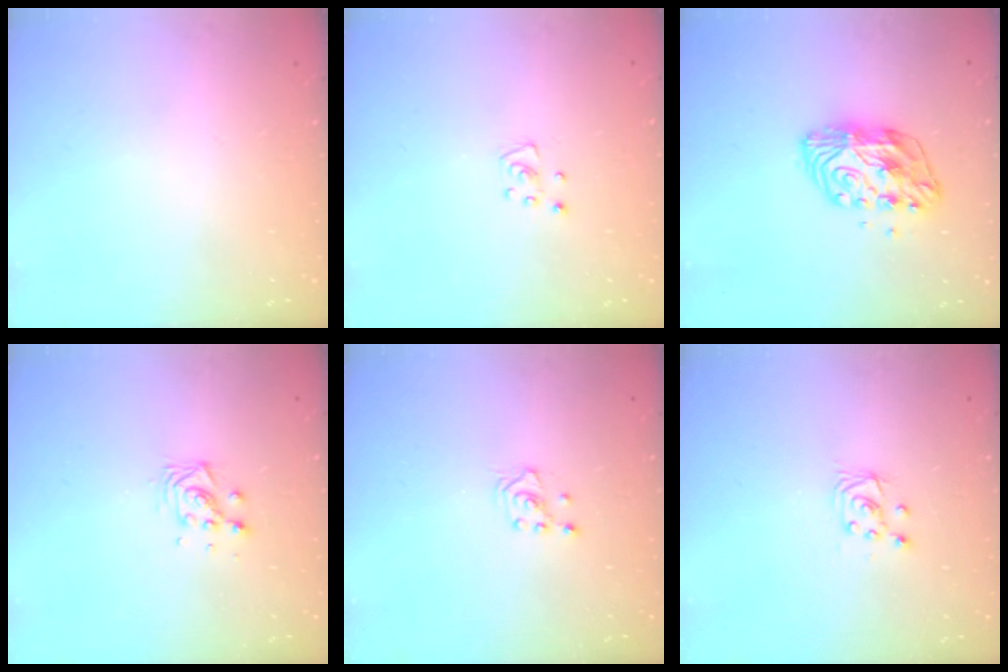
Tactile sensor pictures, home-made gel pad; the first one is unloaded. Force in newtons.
{"total": 3.6, "press": 3.6, "slide": 0.3}
{"total": 9.7, "press": 9.7, "slide": 0.9}
{"total": 6.1, "press": 6.1, "slide": 0.5}
{"total": 2.1, "press": 2.1, "slide": 0.1}
{"total": 4.0, "press": 4.0, "slide": 0.4}